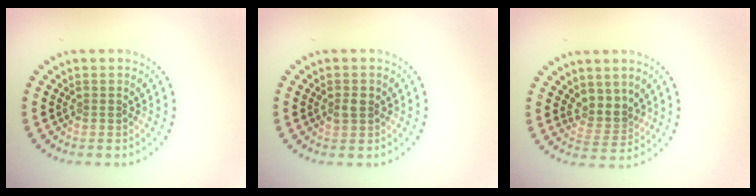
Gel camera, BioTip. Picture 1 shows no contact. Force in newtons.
{"total": 1.2, "press": 1.2, "slide": 0.2}
{"total": 2.5, "press": 1.9, "slide": 1.6}